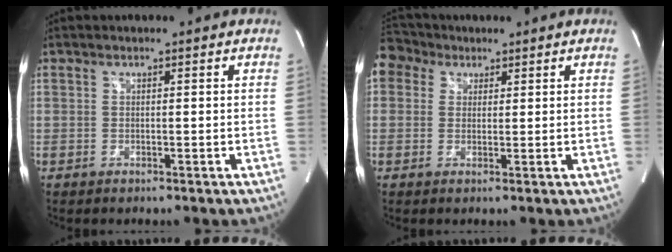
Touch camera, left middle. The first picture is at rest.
{"total": 5.1, "force": [3.1, 3.9, 0.8], "torque": [-0.023, 0.031, 0.062]}